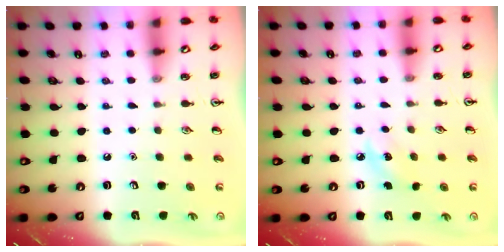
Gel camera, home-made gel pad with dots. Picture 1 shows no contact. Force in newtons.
{"total": 5.3, "press": 5.1, "slide": 1.3}